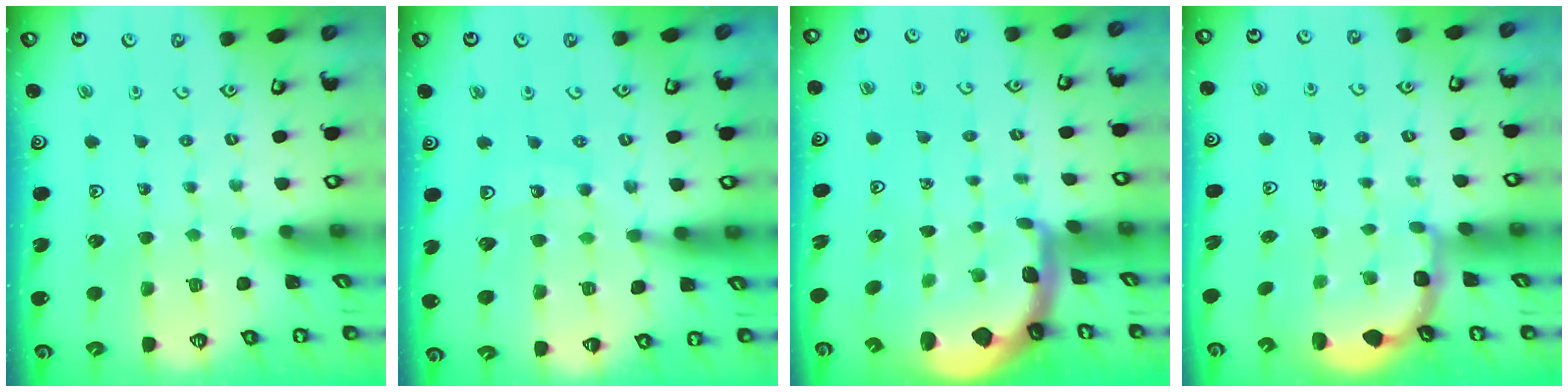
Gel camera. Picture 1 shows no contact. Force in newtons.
{"total": 12.7, "press": 12.2, "slide": 3.7}
{"total": 1.8, "press": 1.7, "slide": 0.4}
{"total": 2.7, "press": 2.3, "slide": 1.4}